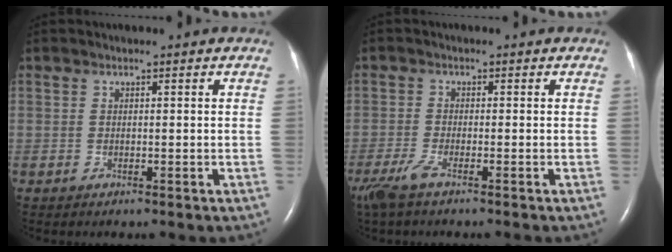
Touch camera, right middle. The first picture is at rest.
{"total": 4.3, "force": [-3.1, 0.3, 2.9], "torque": [-0.067, -0.013, -0.063]}